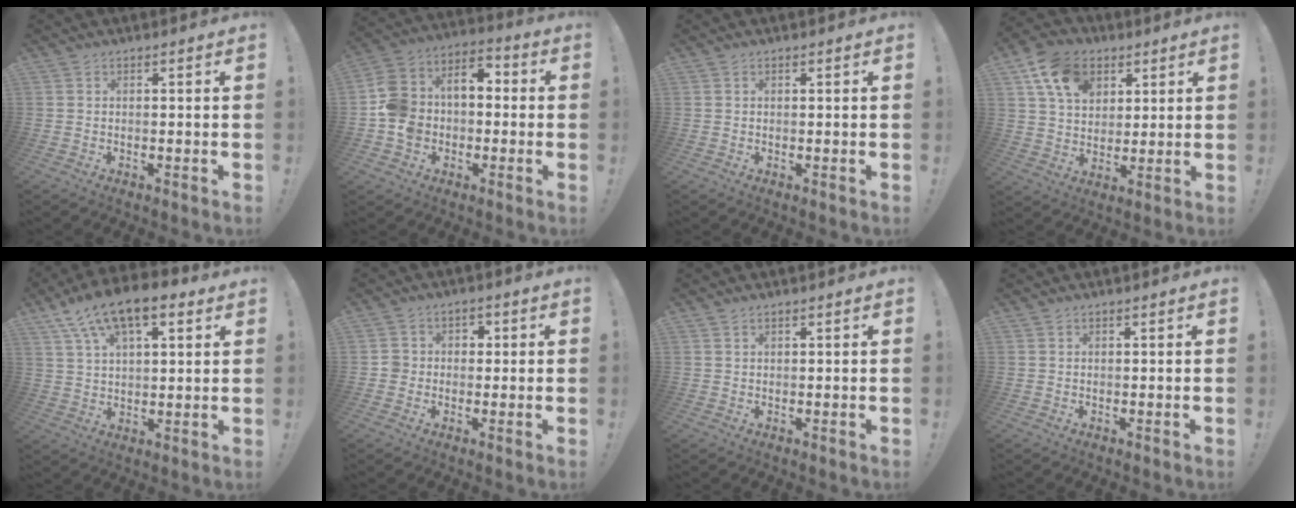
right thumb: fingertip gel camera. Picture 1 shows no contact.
{"total": 11.7, "force": [-2.1, 10.1, 5.5], "torque": [-0.112, 0.022, -0.031]}
{"total": 0.0}
{"total": 13.2, "force": [5.7, 9.5, 7.1], "torque": [-0.109, -0.013, 0.109]}
{"total": 13.9, "force": [8.0, 6.1, 9.6], "torque": [-0.163, -0.033, 0.142]}
{"total": 4.8, "force": [-0.7, 4.7, 0.9], "torque": [-0.007, 0.012, -0.014]}
{"total": 0.7, "force": [0.6, 0.2, 0.2], "torque": [-0.005, 0.001, 0.012]}
{"total": 0.0}